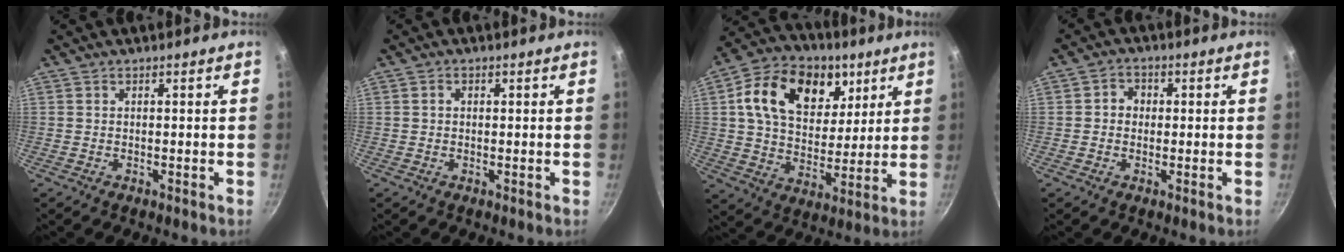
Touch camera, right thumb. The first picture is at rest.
{"total": 1.1, "force": [0.2, 0.9, 0.6], "torque": [-0.010, 0.006, 0.003]}
{"total": 20.4, "force": [8.0, 14.1, 12.4], "torque": [-0.184, -0.018, 0.124]}
{"total": 3.3, "force": [0.1, 2.9, 1.5], "torque": [-0.009, 0.007, -0.005]}